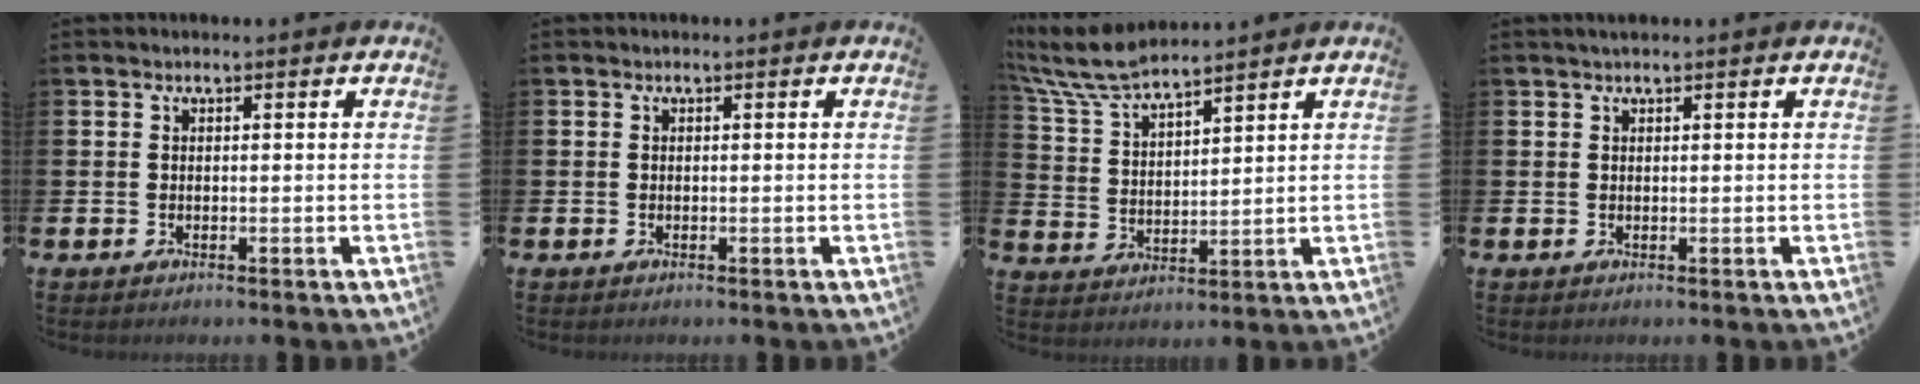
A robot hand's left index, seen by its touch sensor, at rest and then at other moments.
{"total": 0.0}
{"total": 7.6, "force": [7.1, 1.1, 2.6], "torque": [-0.078, -0.027, 0.130]}
{"total": 0.8, "force": [0.7, 0.1, 0.4], "torque": [-0.003, 0.002, 0.011]}